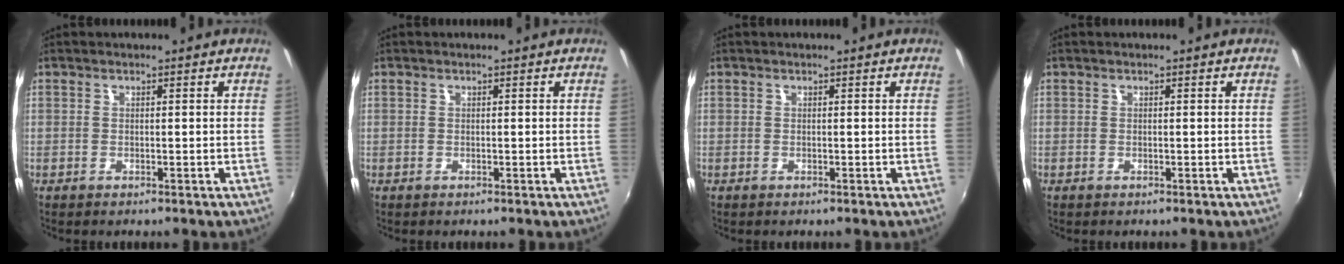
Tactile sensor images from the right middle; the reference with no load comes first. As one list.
[{"total": 0.0}, {"total": 0.0}, {"total": 0.0}]